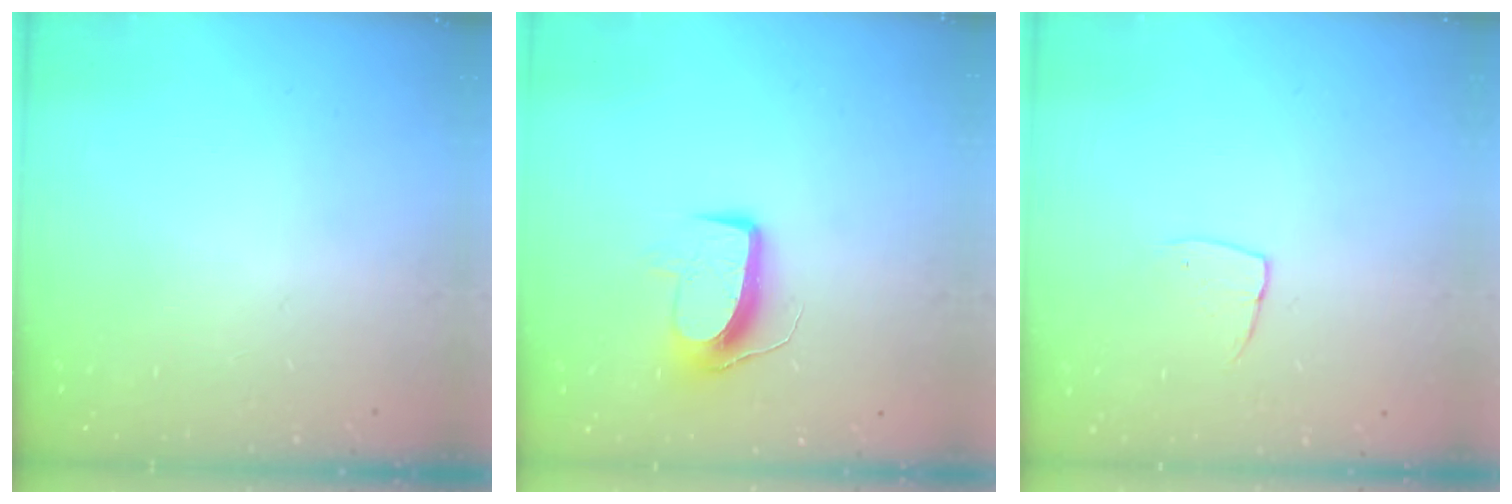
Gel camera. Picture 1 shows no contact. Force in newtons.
{"total": 9.7, "press": 9.7, "slide": 0.5}
{"total": 5.2, "press": 5.2, "slide": 0.4}